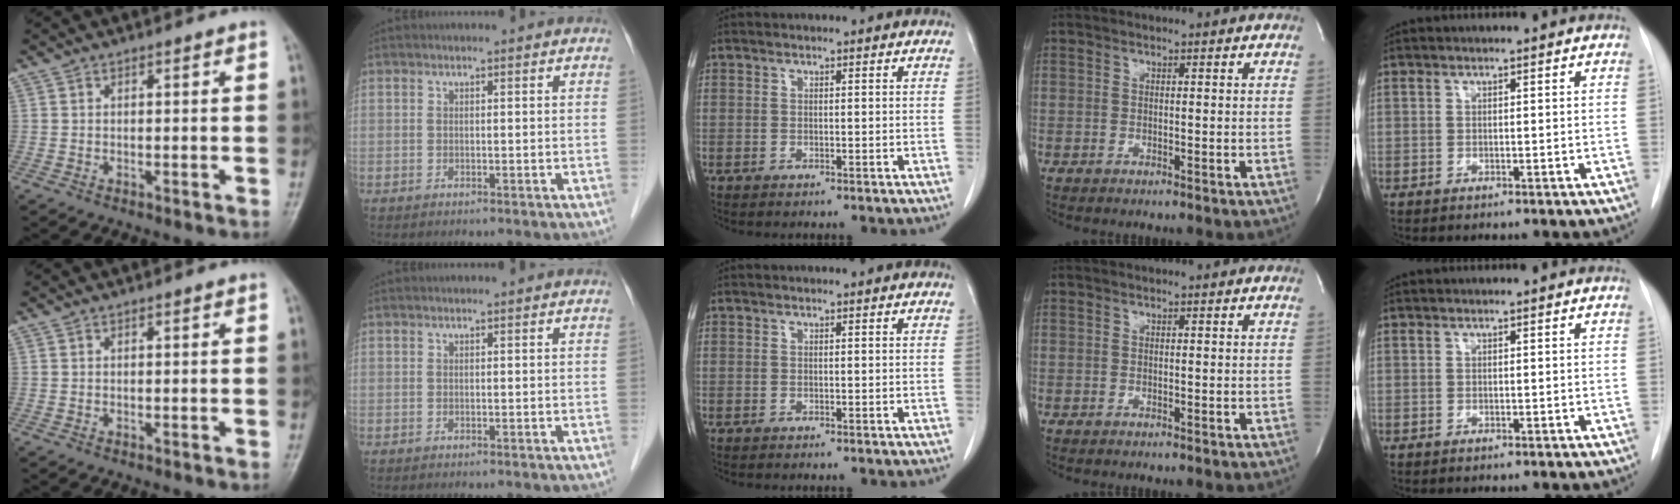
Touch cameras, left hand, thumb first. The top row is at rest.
{}